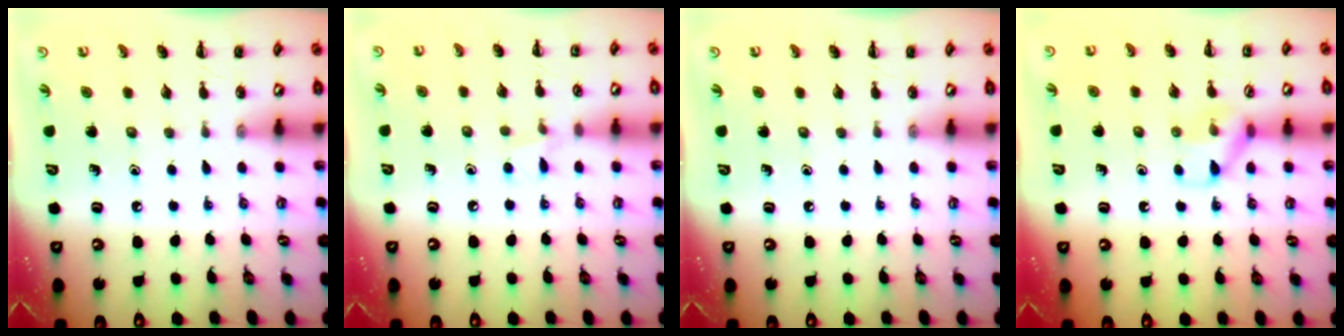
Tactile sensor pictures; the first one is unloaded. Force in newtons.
{"total": 3.6, "press": 3.5, "slide": 1.1}
{"total": 0.0}
{"total": 8.6, "press": 8.6, "slide": 0.6}